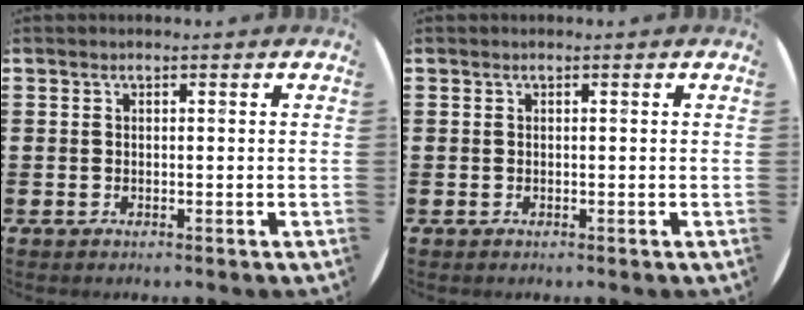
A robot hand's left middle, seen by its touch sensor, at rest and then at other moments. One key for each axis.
{"total": 0.0}